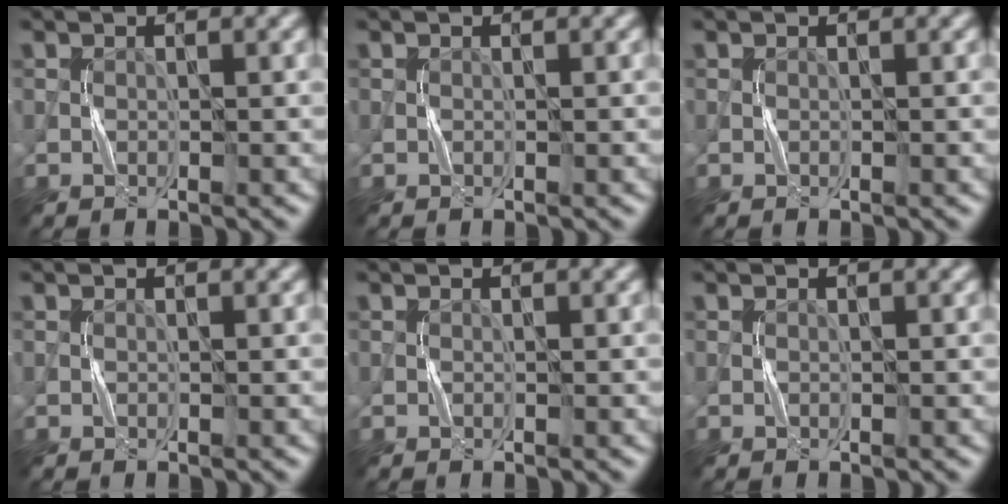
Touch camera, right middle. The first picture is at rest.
{"total": 0.0}
{"total": 0.0}
{"total": 0.0}
{"total": 0.0}
{"total": 0.0}